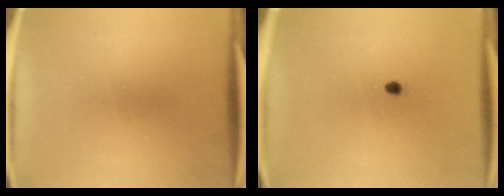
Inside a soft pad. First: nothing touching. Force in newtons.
{"total": 1.0}